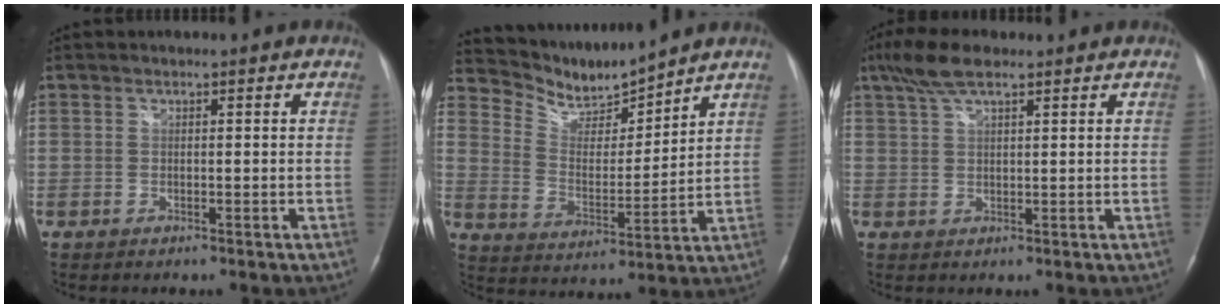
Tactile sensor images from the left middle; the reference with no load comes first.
{"total": 9.2, "force": [9.0, 0.8, 1.2], "torque": [-0.034, -0.005, 0.180]}
{"total": 5.9, "force": [4.1, 1.5, 4.0], "torque": [-0.089, 0.021, 0.078]}